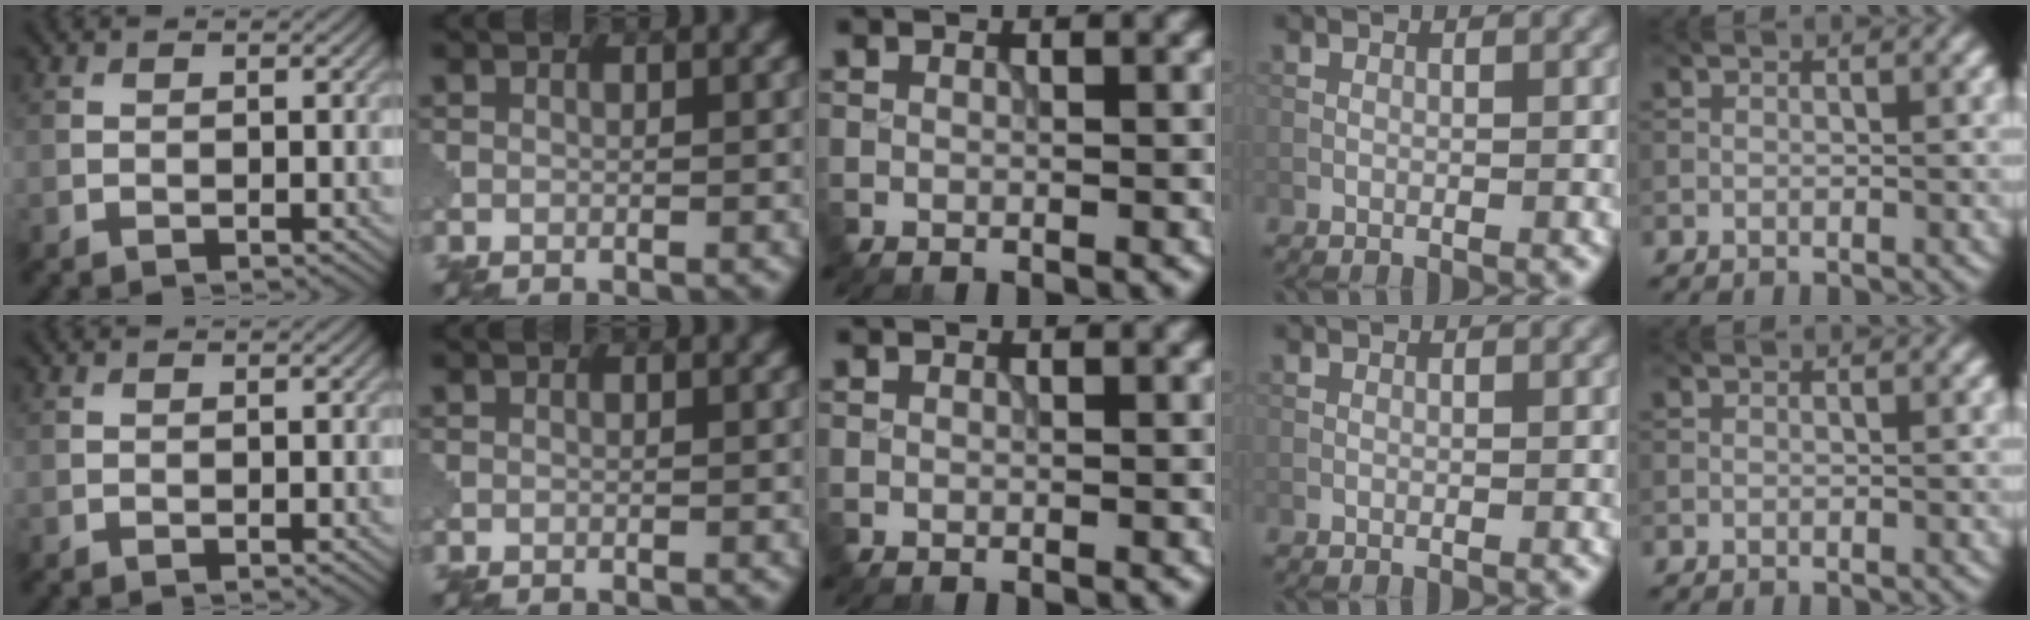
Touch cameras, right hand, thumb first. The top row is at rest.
{}